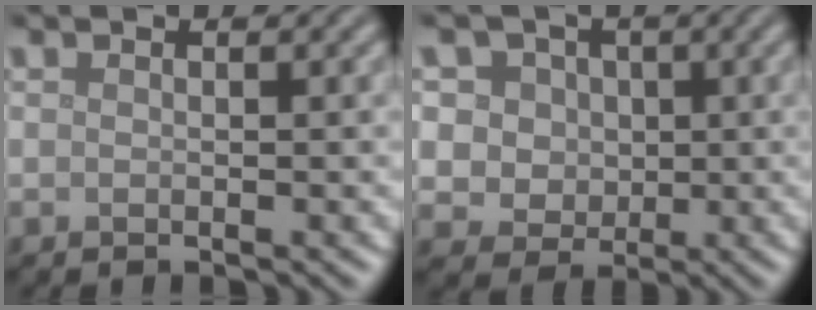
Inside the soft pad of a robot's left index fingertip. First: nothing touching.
{"total": 6.7, "force": [2.5, 5.4, 3.0], "torque": [-0.048, 0.014, 0.017]}